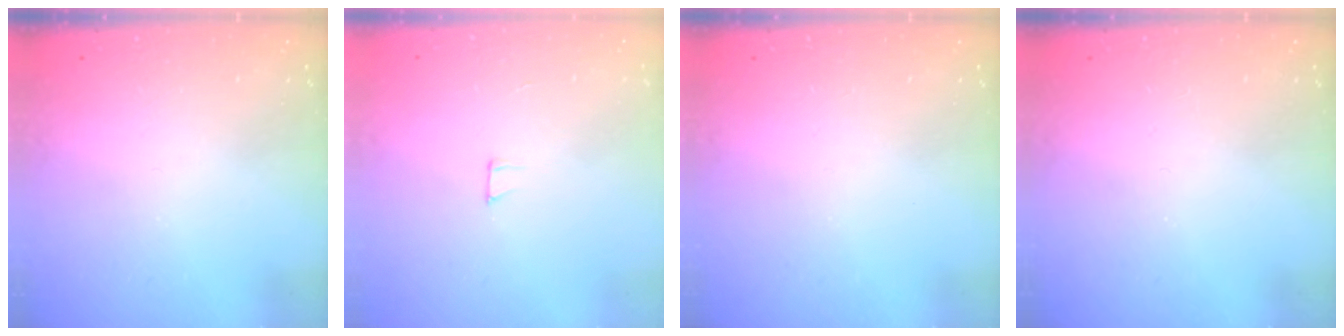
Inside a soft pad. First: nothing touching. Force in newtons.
{"total": 4.3, "press": 4.3, "slide": 0.4}
{"total": 0.0}
{"total": 0.0}